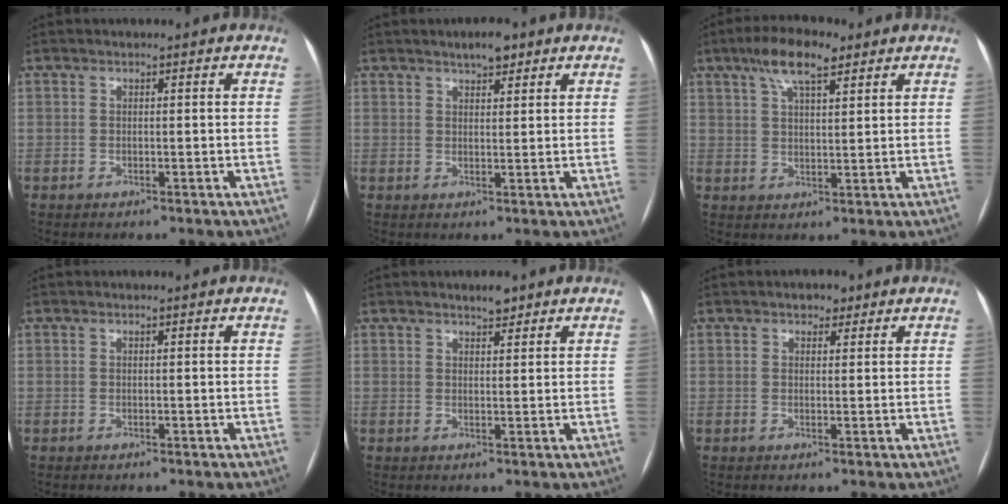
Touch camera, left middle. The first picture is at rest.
{"total": 3.3, "force": [2.4, 1.1, 1.9], "torque": [-0.032, 0.003, 0.037]}
{"total": 7.4, "force": [4.7, 2.1, 5.4], "torque": [-0.105, 0.016, 0.081]}
{"total": 0.0}
{"total": 2.1, "force": [1.7, 0.6, 1.0], "torque": [-0.019, 0.001, 0.027]}
{"total": 2.0, "force": [1.3, 1.2, 0.9], "torque": [-0.013, 0.005, 0.017]}